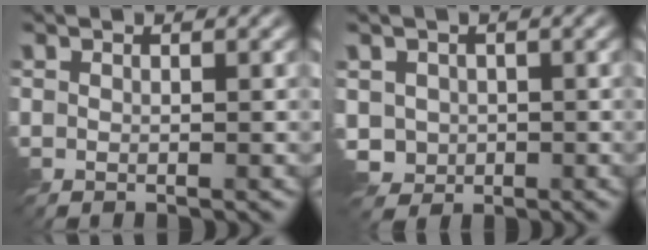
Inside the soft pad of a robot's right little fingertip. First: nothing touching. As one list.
[{"total": 2.5, "force": [-0.2, 2.5, 0.6], "torque": [-0.021, -0.003, -0.006]}]